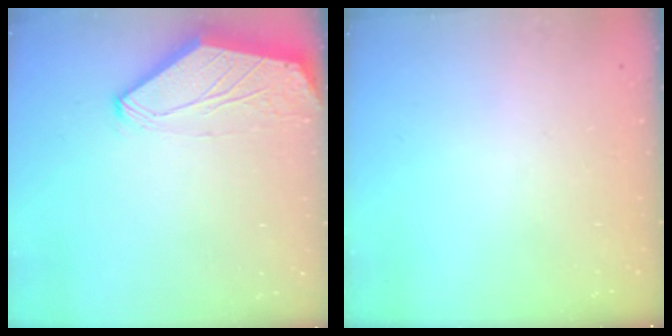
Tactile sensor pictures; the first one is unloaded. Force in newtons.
{"total": 0.0}